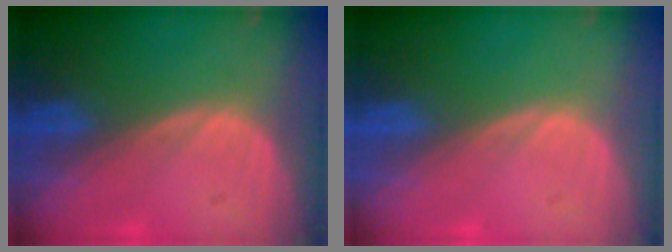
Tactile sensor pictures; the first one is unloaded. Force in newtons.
{"total": 0.0}